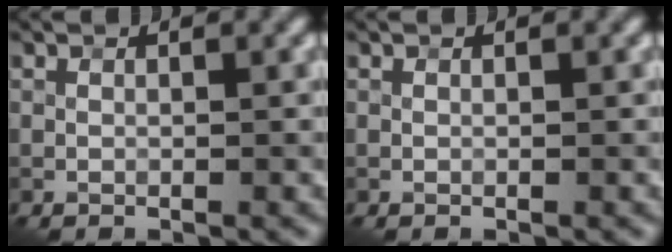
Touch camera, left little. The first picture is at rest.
{"total": 0.0}